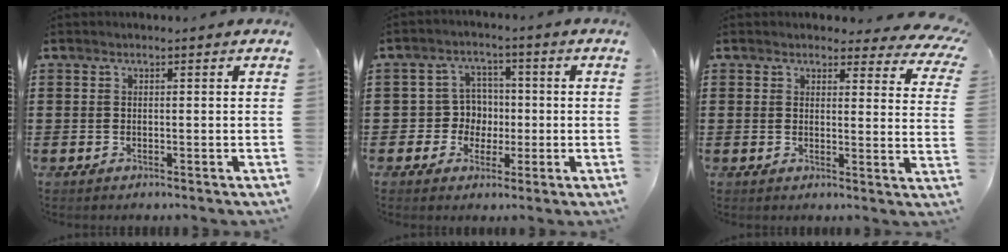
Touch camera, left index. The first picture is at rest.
{"total": 5.3, "force": [-0.4, 5.2, 1.1], "torque": [-0.043, 0.015, -0.007]}
{"total": 3.5, "force": [3.1, 1.4, 1.0], "torque": [-0.018, -0.011, 0.052]}